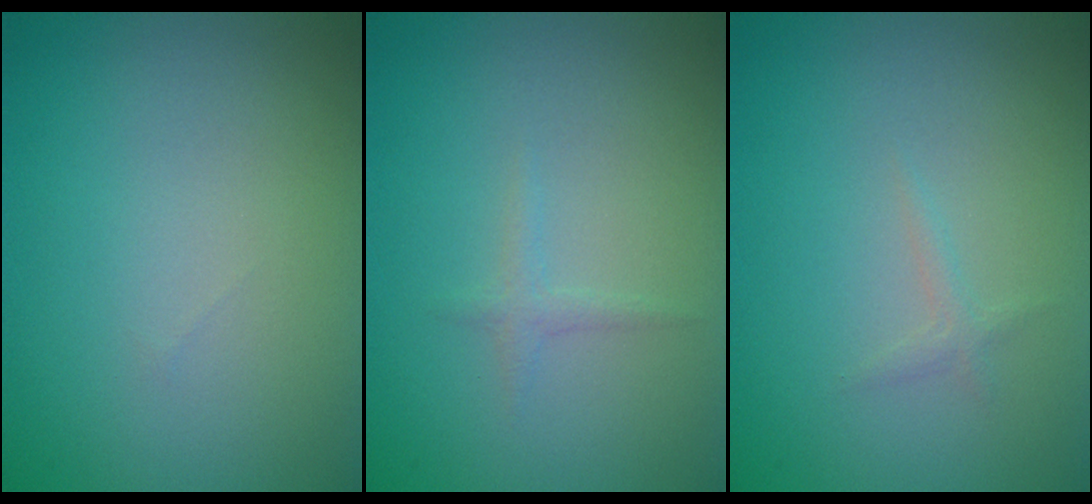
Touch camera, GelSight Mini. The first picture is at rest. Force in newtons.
{"total": 0.8, "press": 0.8, "slide": 0.1}
{"total": 0.7, "press": 0.7, "slide": 0.0}